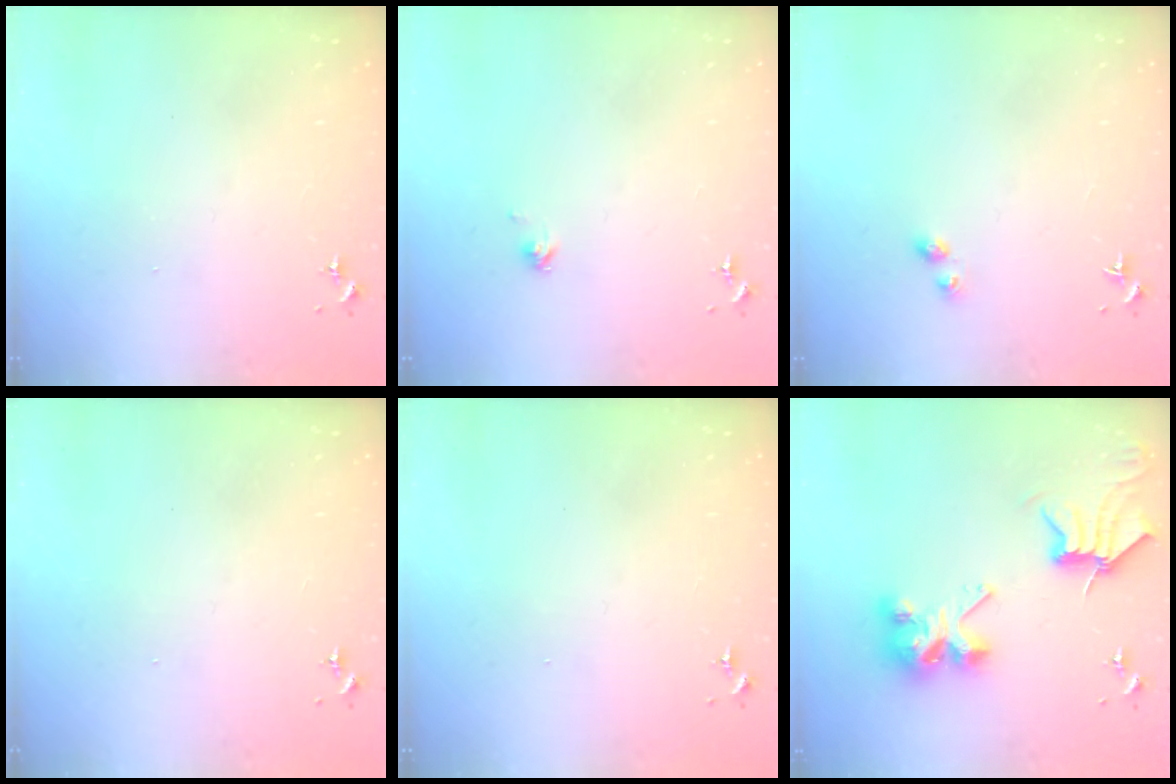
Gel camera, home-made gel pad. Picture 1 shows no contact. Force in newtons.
{"total": 2.1, "press": 2.1, "slide": 0.2}
{"total": 2.9, "press": 2.9, "slide": 0.5}
{"total": 0.0}
{"total": 0.0}
{"total": 9.7, "press": 9.6, "slide": 1.1}